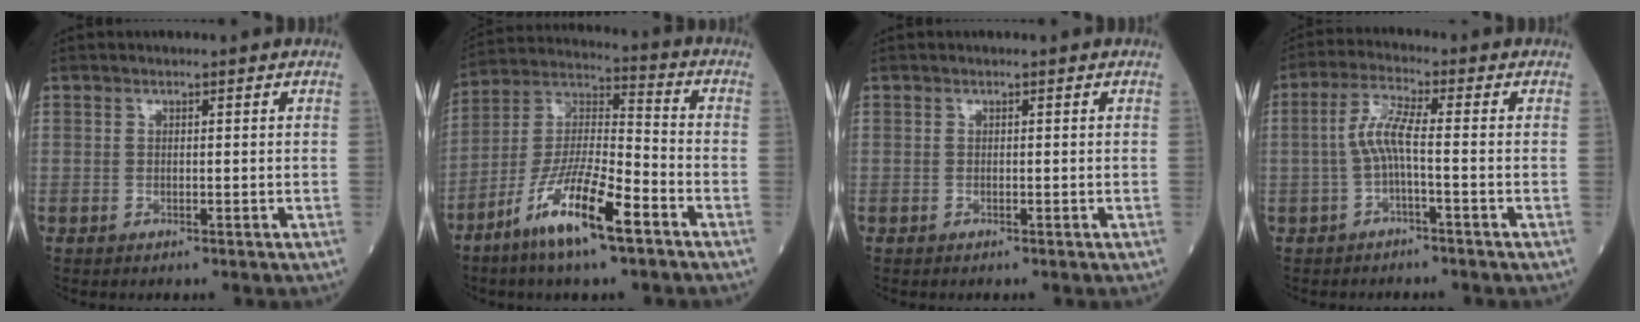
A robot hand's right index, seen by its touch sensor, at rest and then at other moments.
{"total": 14.1, "force": [-7.8, 2.0, 11.6], "torque": [-0.228, -0.016, -0.148]}
{"total": 0.0}
{"total": 4.9, "force": [-0.9, 0.2, 4.8], "torque": [-0.101, 0.016, -0.019]}